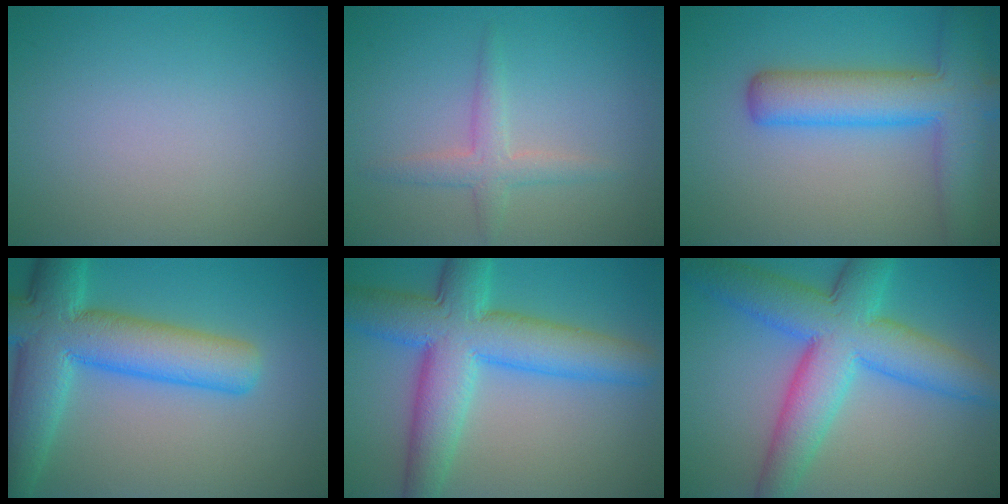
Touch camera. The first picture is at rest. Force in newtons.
{"total": 2.3, "press": 2.3, "slide": 0.1}
{"total": 7.7, "press": 7.7, "slide": 0.5}
{"total": 9.9, "press": 9.9, "slide": 0.4}
{"total": 9.8, "press": 9.8, "slide": 0.2}
{"total": 9.7, "press": 9.7, "slide": 0.2}